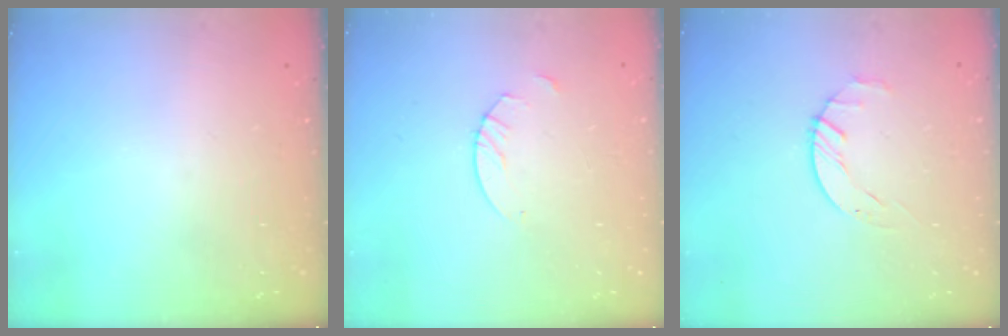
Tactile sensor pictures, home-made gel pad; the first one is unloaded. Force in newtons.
{"total": 2.7, "press": 2.7, "slide": 0.2}
{"total": 1.8, "press": 1.7, "slide": 0.3}